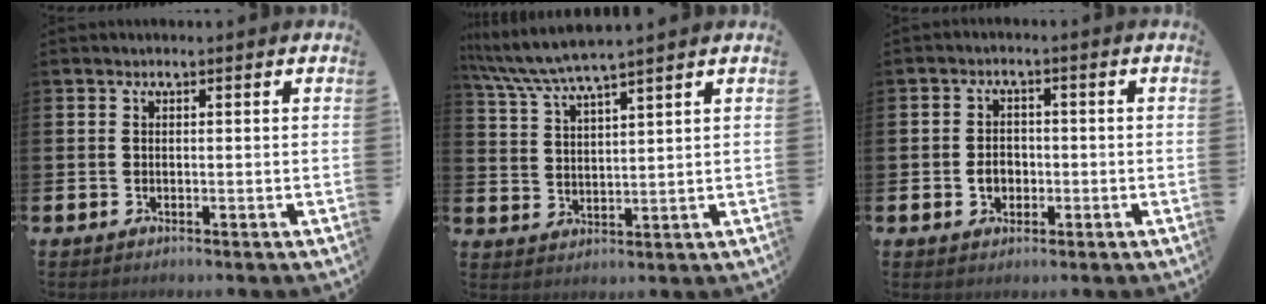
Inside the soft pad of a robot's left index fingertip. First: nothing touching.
{"total": 5.5, "force": [5.1, -0.2, 2.0], "torque": [-0.060, -0.025, 0.089]}
{"total": 2.7, "force": [-0.6, 2.2, 1.5], "torque": [-0.016, 0.000, -0.018]}